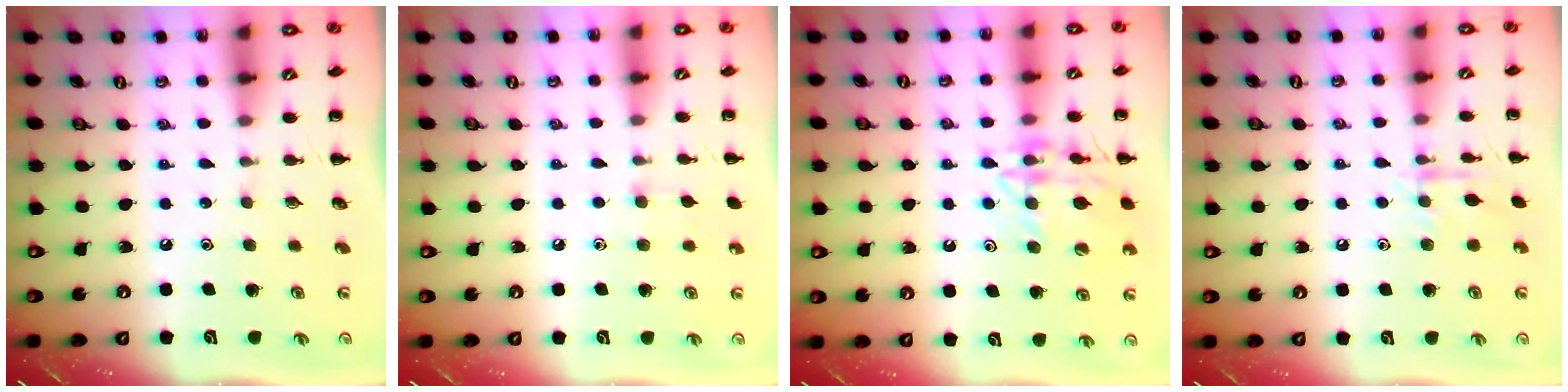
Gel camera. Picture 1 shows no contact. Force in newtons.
{"total": 4.8, "press": 4.4, "slide": 2.0}
{"total": 15.9, "press": 15.8, "slide": 1.5}
{"total": 8.2, "press": 8.1, "slide": 1.3}